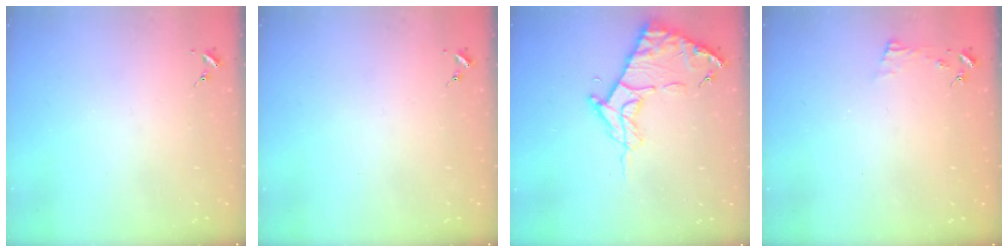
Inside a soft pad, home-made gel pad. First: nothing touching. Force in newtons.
{"total": 0.0}
{"total": 13.2, "press": 13.1, "slide": 1.4}
{"total": 4.7, "press": 4.6, "slide": 0.6}